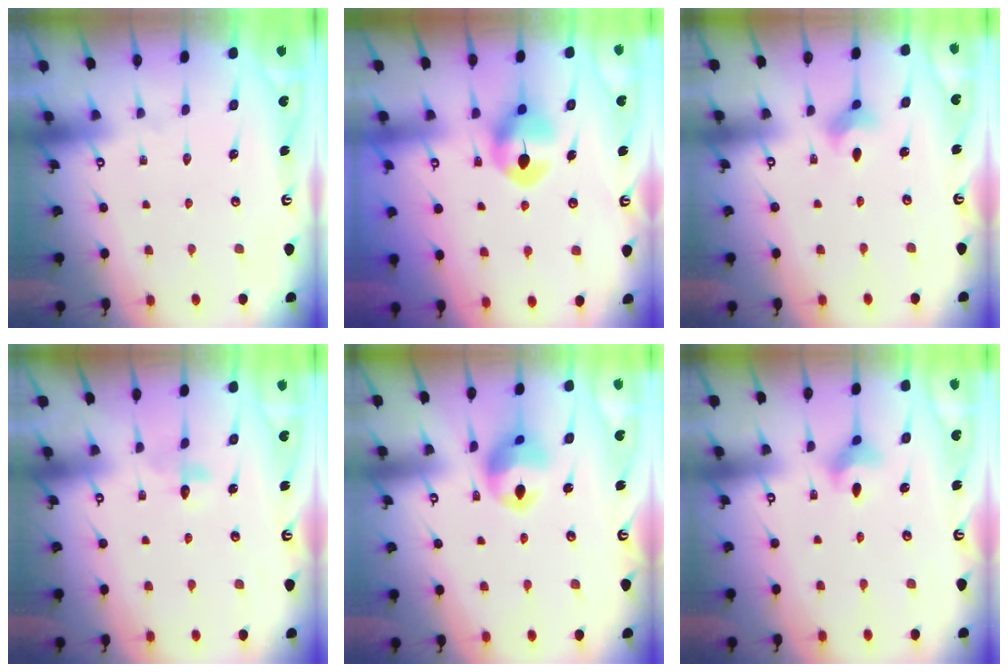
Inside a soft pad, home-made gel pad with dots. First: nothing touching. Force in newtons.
{"total": 9.4, "press": 9.4, "slide": 0.4}
{"total": 2.9, "press": 2.9, "slide": 0.3}
{"total": 4.1, "press": 4.1, "slide": 0.8}
{"total": 11.6, "press": 11.6, "slide": 1.1}
{"total": 5.1, "press": 5.0, "slide": 1.3}